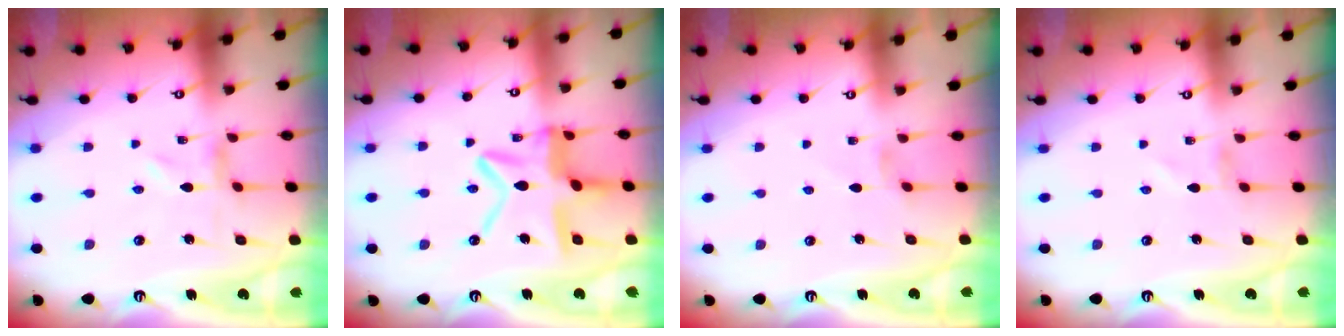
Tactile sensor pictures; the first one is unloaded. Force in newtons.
{"total": 13.8, "press": 13.8, "slide": 1.4}
{"total": 1.3, "press": 1.2, "slide": 0.4}
{"total": 0.8, "press": 0.8, "slide": 0.1}